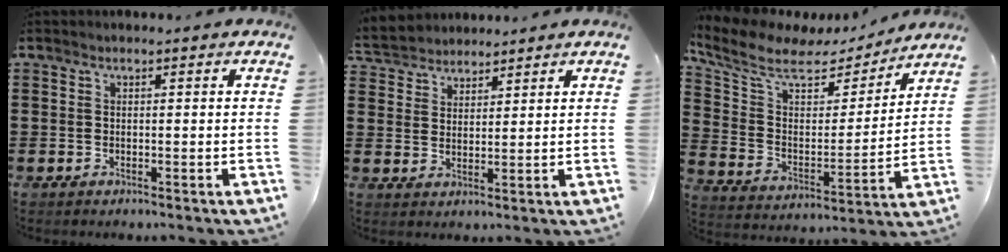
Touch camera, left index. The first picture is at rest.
{"total": 3.4, "force": [3.1, 1.2, -0.7], "torque": [-0.003, -0.007, 0.057]}
{"total": 8.5, "force": [6.7, 3.4, 3.9], "torque": [-0.111, -0.036, 0.113]}